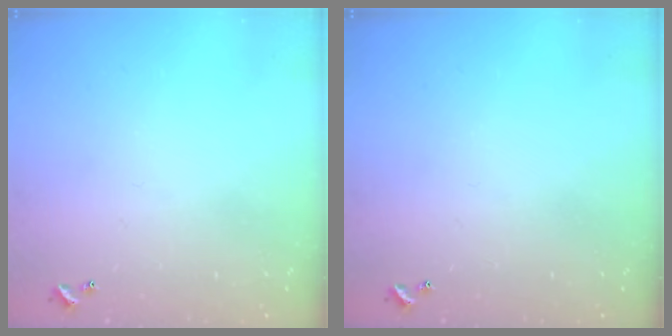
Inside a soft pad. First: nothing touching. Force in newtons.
{"total": 0.0}